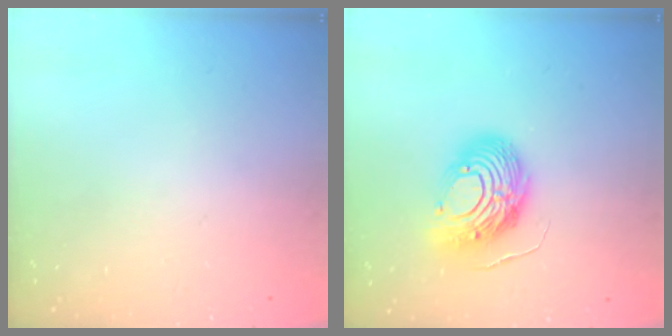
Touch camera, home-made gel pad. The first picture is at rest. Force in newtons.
{"total": 12.4, "press": 12.3, "slide": 1.1}